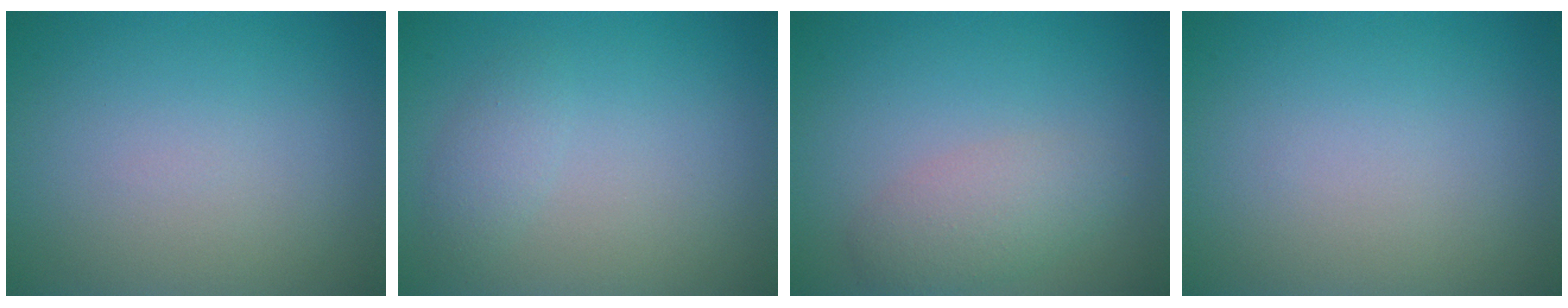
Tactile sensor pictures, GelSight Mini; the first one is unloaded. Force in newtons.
{"total": 1.5, "press": 1.5, "slide": 0.1}
{"total": 2.8, "press": 2.8, "slide": 0.1}
{"total": 0.0}